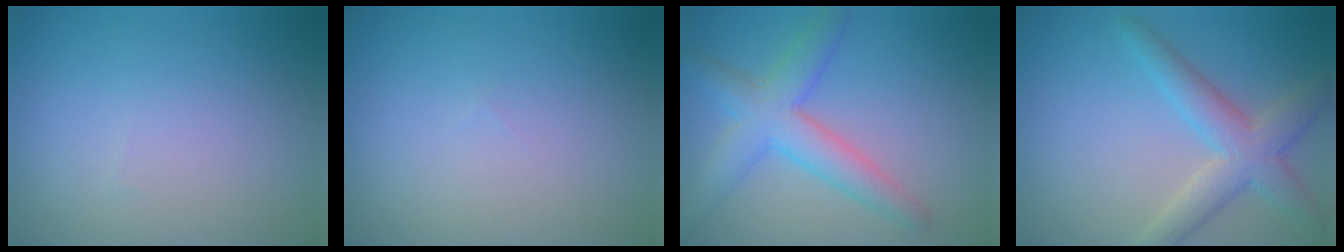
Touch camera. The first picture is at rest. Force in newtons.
{"total": 0.0}
{"total": 4.9, "press": 4.9, "slide": 0.2}
{"total": 4.6, "press": 4.6, "slide": 0.3}